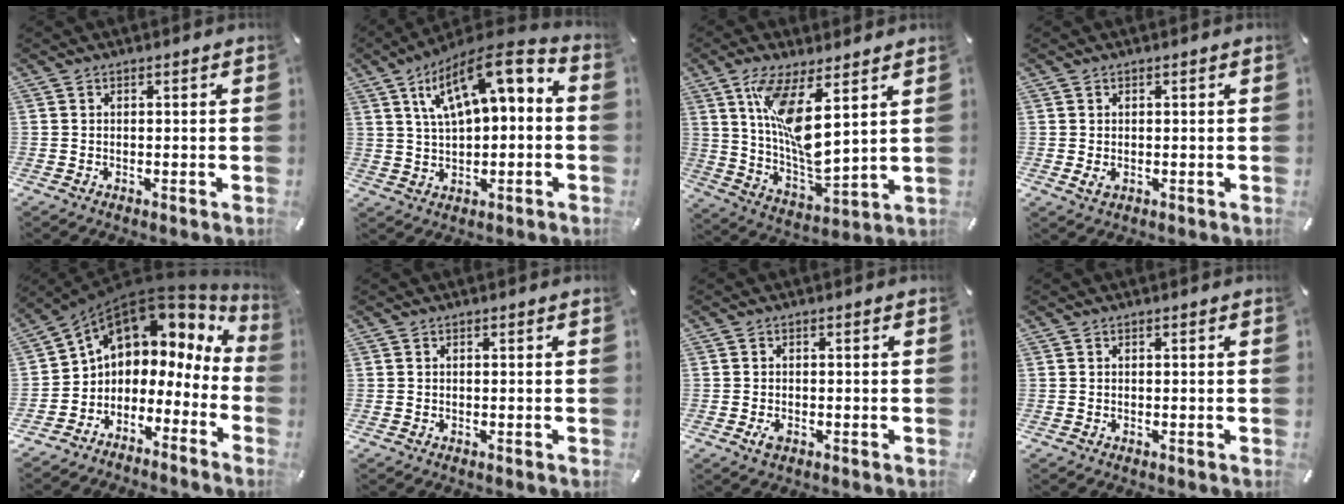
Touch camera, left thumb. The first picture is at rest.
{"total": 13.8, "force": [6.0, 6.3, 10.7], "torque": [-0.182, -0.023, 0.105]}
{"total": 13.6, "force": [6.8, 4.1, 11.0], "torque": [-0.220, -0.044, 0.118]}
{"total": 1.1, "force": [-0.1, 0.9, 0.6], "torque": [-0.012, 0.002, -0.002]}
{"total": 7.6, "force": [3.7, 5.9, 3.0], "torque": [-0.070, -0.040, 0.065]}
{"total": 0.0}
{"total": 2.0, "force": [-0.9, 1.2, 1.2], "torque": [-0.036, -0.003, -0.020]}
{"total": 0.0}